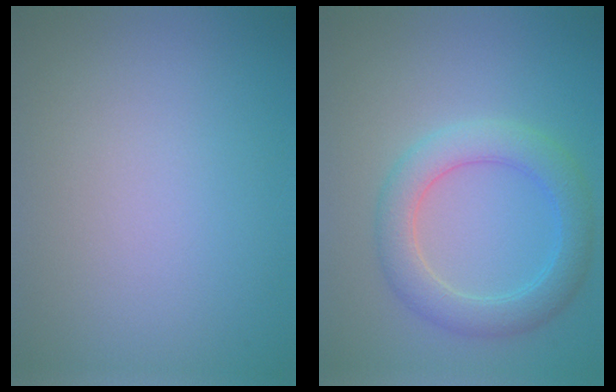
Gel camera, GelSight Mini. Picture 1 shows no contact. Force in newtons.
{"total": 4.4, "press": 4.4, "slide": 0.4}